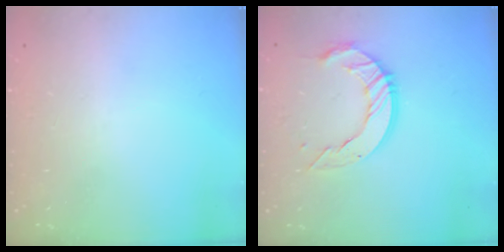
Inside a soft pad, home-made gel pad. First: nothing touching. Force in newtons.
{"total": 11.2, "press": 11.1, "slide": 0.9}